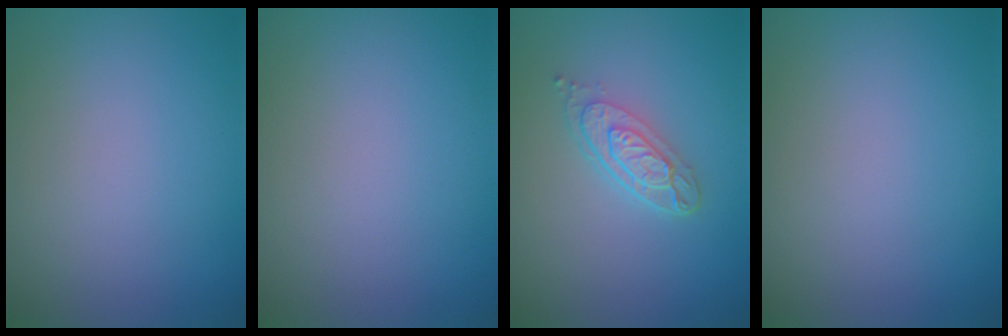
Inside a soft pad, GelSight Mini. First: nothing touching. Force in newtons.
{"total": 0.0}
{"total": 3.5, "press": 2.6, "slide": 2.4}
{"total": 0.0}